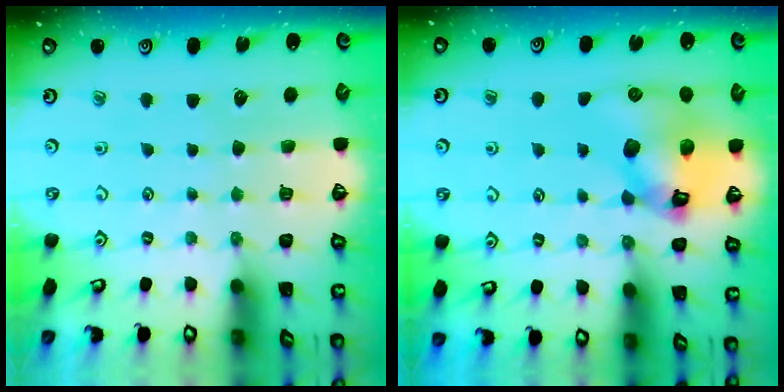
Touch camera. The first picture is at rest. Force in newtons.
{"total": 12.9, "press": 12.8, "slide": 1.8}